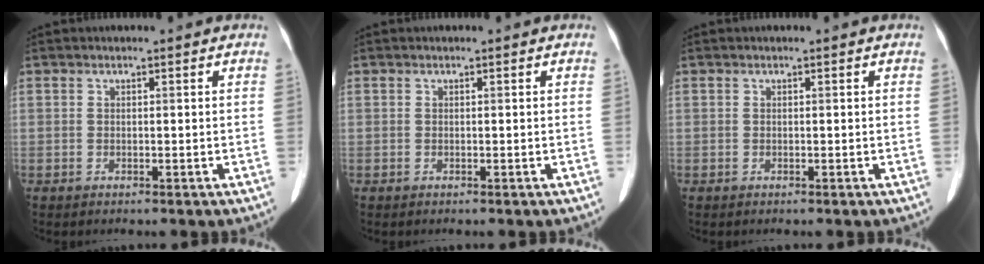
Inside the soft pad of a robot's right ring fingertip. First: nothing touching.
{"total": 0.0}
{"total": 0.0}